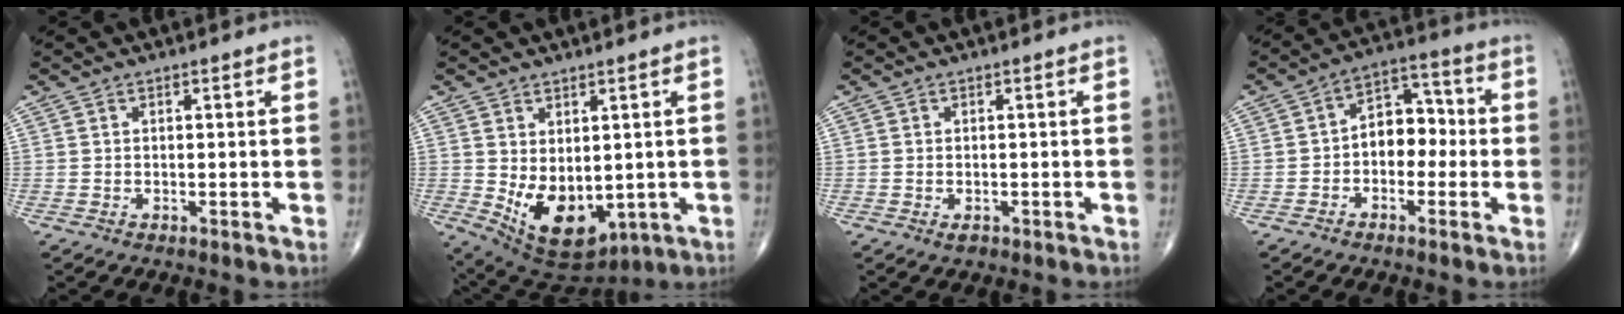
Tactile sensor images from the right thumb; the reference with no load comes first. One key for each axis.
{"total": 12.2, "fx": -1.1, "fy": 7.6, "fz": 9.4, "tx": -0.136, "ty": -0.013, "tz": 0.016}
{"total": 1.3, "fx": -0.6, "fy": 0.9, "fz": 0.8, "tx": -0.008, "ty": 0.003, "tz": -0.006}
{"total": 8.3, "fx": -1.1, "fy": 5.9, "fz": 5.8, "tx": -0.052, "ty": 0.038, "tz": -0.033}